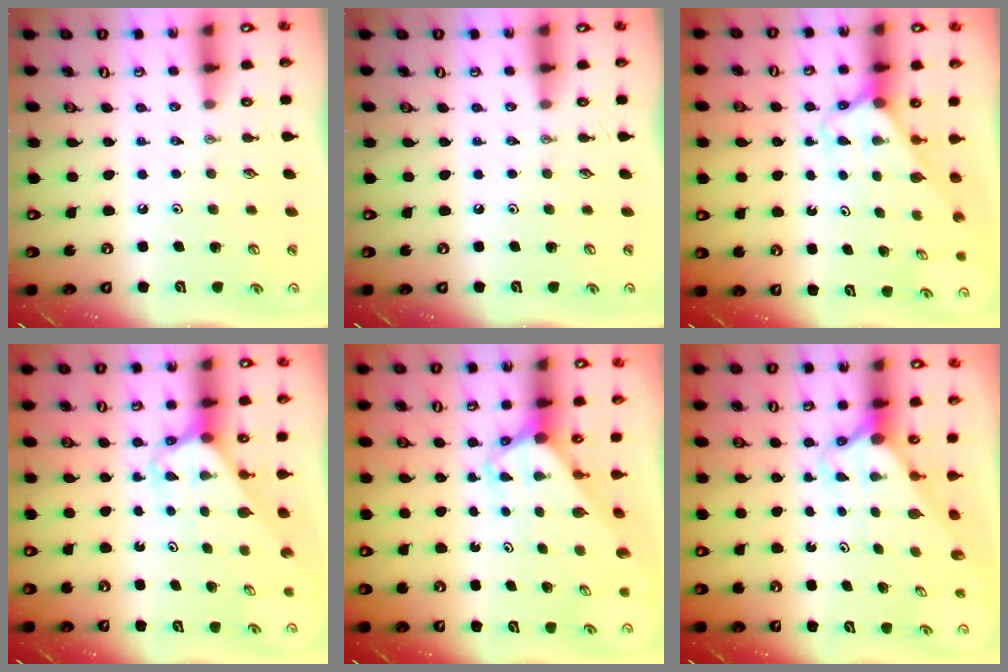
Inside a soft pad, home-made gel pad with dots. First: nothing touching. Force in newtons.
{"total": 0.0}
{"total": 2.5, "press": 2.5, "slide": 0.2}
{"total": 2.6, "press": 2.6, "slide": 0.2}
{"total": 3.3, "press": 3.3, "slide": 0.2}
{"total": 2.6, "press": 2.6, "slide": 0.2}